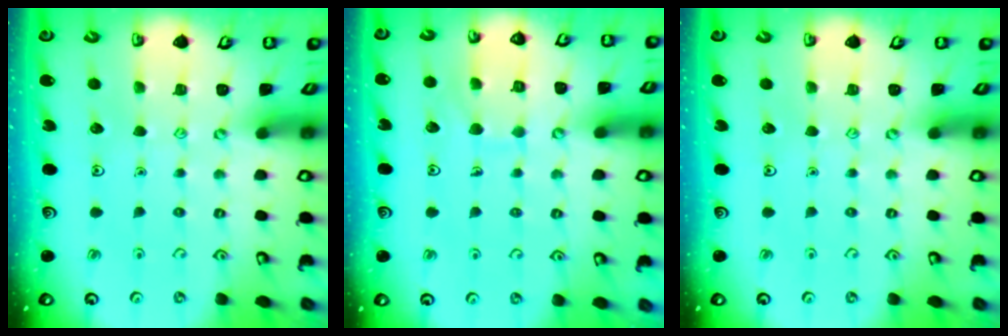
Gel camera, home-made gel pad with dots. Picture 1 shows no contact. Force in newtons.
{"total": 7.3, "press": 7.3, "slide": 0.7}
{"total": 0.0}